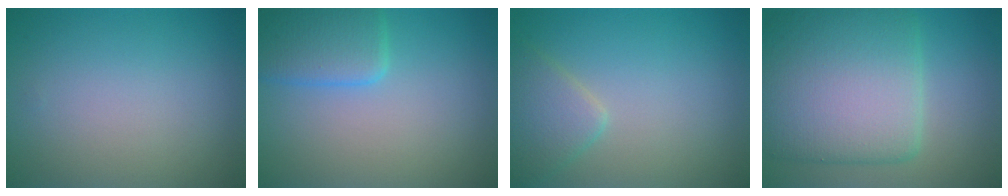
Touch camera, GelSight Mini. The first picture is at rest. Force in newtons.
{"total": 4.1, "press": 4.1, "slide": 0.4}
{"total": 2.8, "press": 2.8, "slide": 0.1}
{"total": 10.2, "press": 10.2, "slide": 0.3}